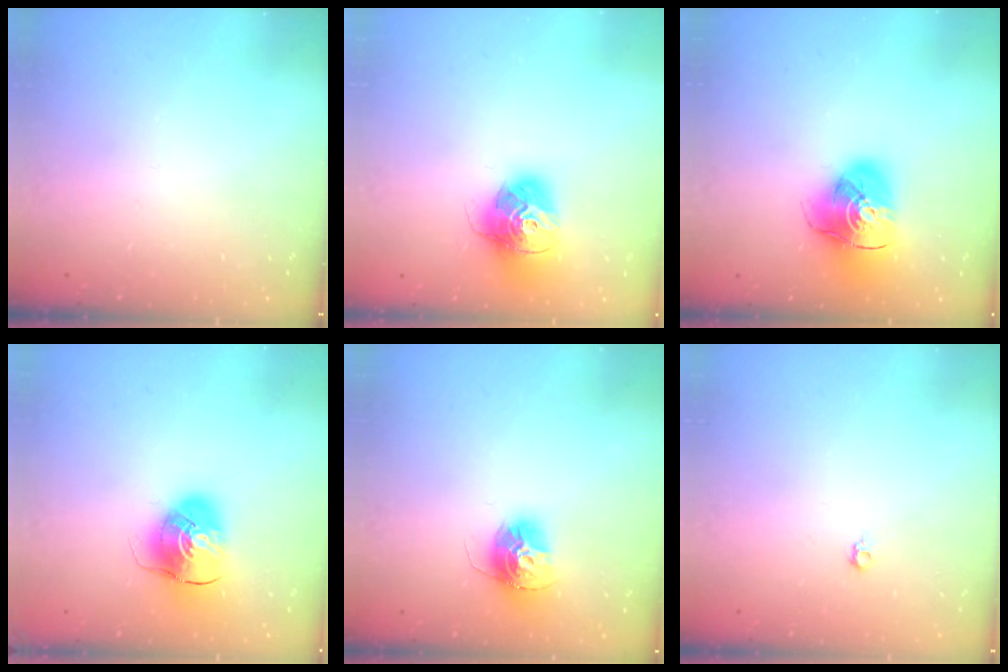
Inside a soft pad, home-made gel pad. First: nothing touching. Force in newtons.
{"total": 15.3, "press": 15.2, "slide": 1.8}
{"total": 16.1, "press": 16.0, "slide": 2.1}
{"total": 10.2, "press": 10.1, "slide": 1.3}
{"total": 13.1, "press": 13.0, "slide": 1.1}
{"total": 3.5, "press": 3.4, "slide": 0.6}